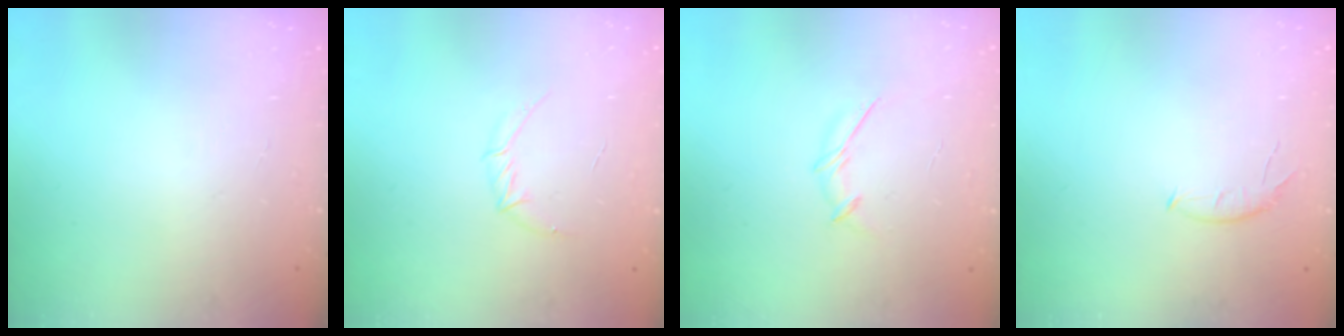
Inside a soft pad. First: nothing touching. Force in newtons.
{"total": 4.8, "press": 4.7, "slide": 1.3}
{"total": 4.1, "press": 4.0, "slide": 0.9}
{"total": 6.7, "press": 6.6, "slide": 1.0}